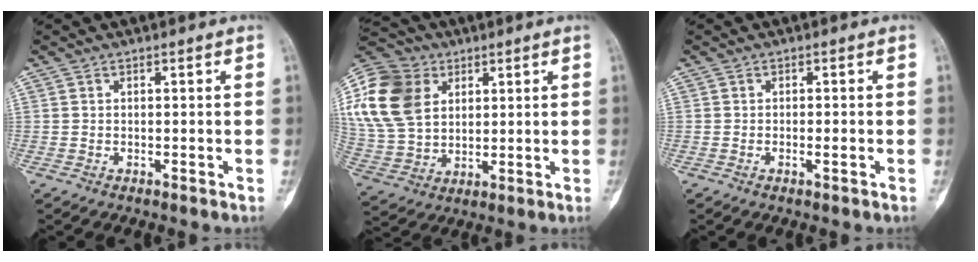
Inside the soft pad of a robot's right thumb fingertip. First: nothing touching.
{"total": 19.7, "force": [6.1, 14.6, 11.7], "torque": [-0.240, 0.002, 0.116]}
{"total": 1.4, "force": [-0.4, 0.3, 1.3], "torque": [-0.024, 0.001, -0.009]}